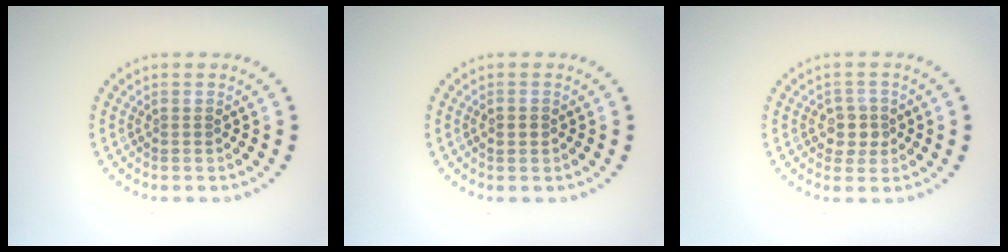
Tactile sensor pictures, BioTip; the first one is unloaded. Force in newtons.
{"total": 1.2, "press": 1.2, "slide": 0.1}
{"total": 2.2, "press": 2.0, "slide": 0.8}